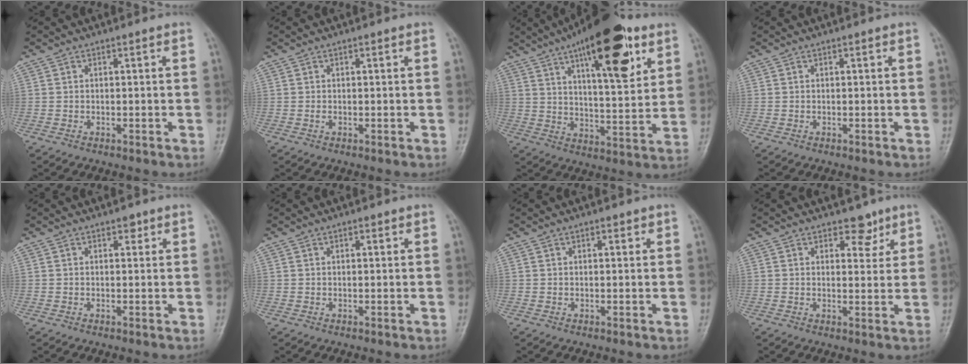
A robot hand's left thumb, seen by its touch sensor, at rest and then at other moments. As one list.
[{"total": 0.8, "force": [0.1, 0.5, 0.6], "torque": [-0.008, 0.001, 0.004]}, {"total": 20.8, "force": [10.9, 7.0, 16.3], "torque": [-0.219, -0.035, 0.166]}, {"total": 0.0}, {"total": 1.5, "force": [0.9, 0.9, 0.8], "torque": [-0.001, -0.002, 0.010]}, {"total": 1.0, "force": [0.6, 0.5, 0.6], "torque": [-0.007, -0.001, 0.007]}, {"total": 1.5, "force": [0.9, 0.8, 0.9], "torque": [-0.006, -0.002, 0.009]}, {"total": 4.3, "force": [3.0, 2.5, 1.8], "torque": [0.004, -0.017, 0.042]}]